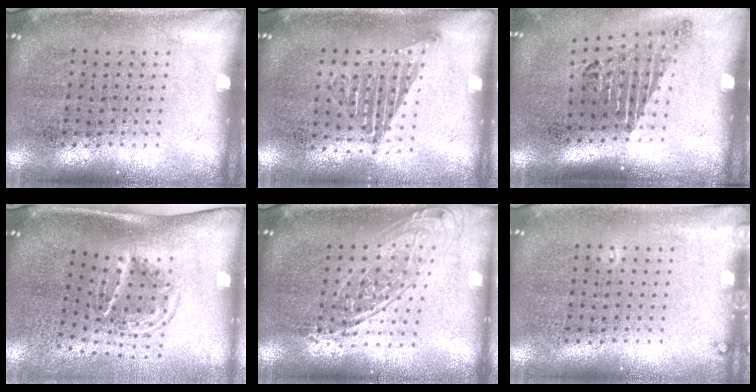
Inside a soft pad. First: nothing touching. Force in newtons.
{"total": 1.2, "press": 1.0, "slide": 0.6}
{"total": 1.7, "press": 1.2, "slide": 1.2}
{"total": 1.8, "press": 1.2, "slide": 1.4}
{"total": 1.8, "press": 1.4, "slide": 1.1}
{"total": 0.6, "press": 0.6, "slide": 0.2}